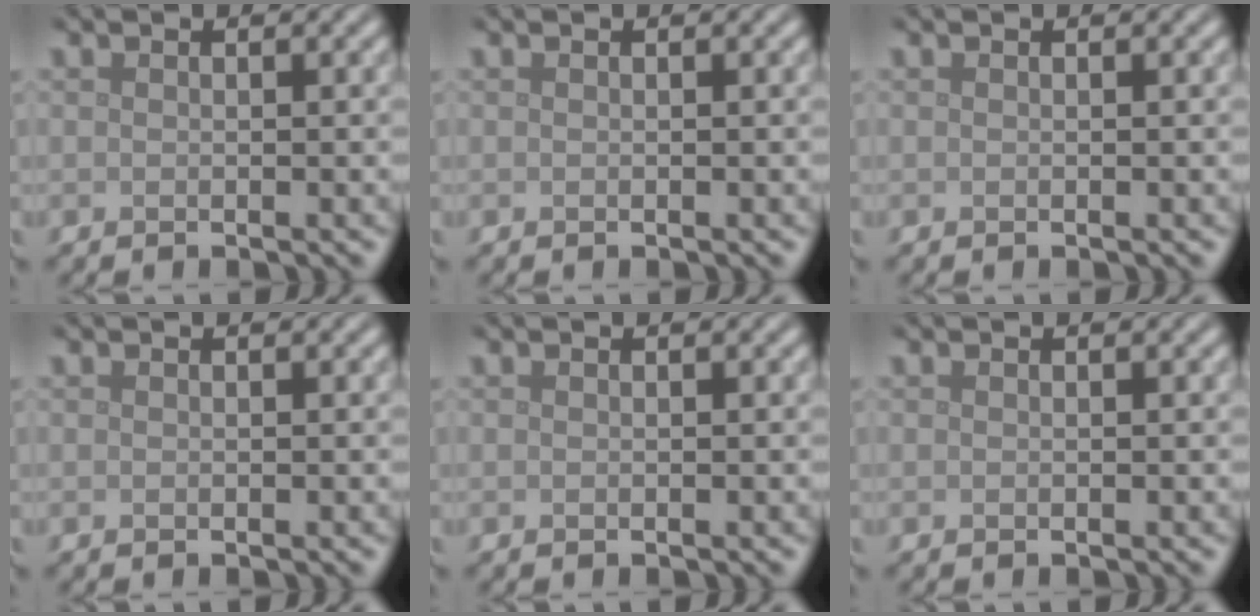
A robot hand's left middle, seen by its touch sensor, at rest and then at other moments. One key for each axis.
{"total": 0.0}
{"total": 0.0}
{"total": 0.0}
{"total": 0.0}
{"total": 0.0}